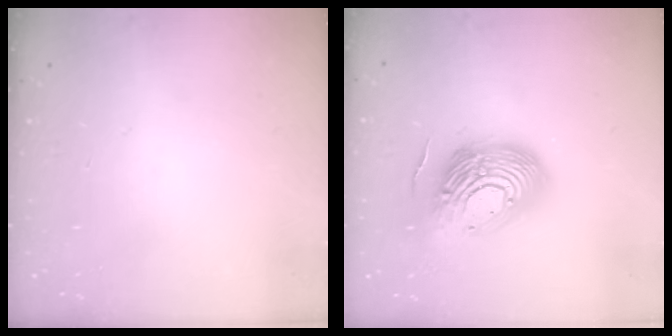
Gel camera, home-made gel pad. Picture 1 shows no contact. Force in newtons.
{"total": 20.9, "press": 20.8, "slide": 1.8}